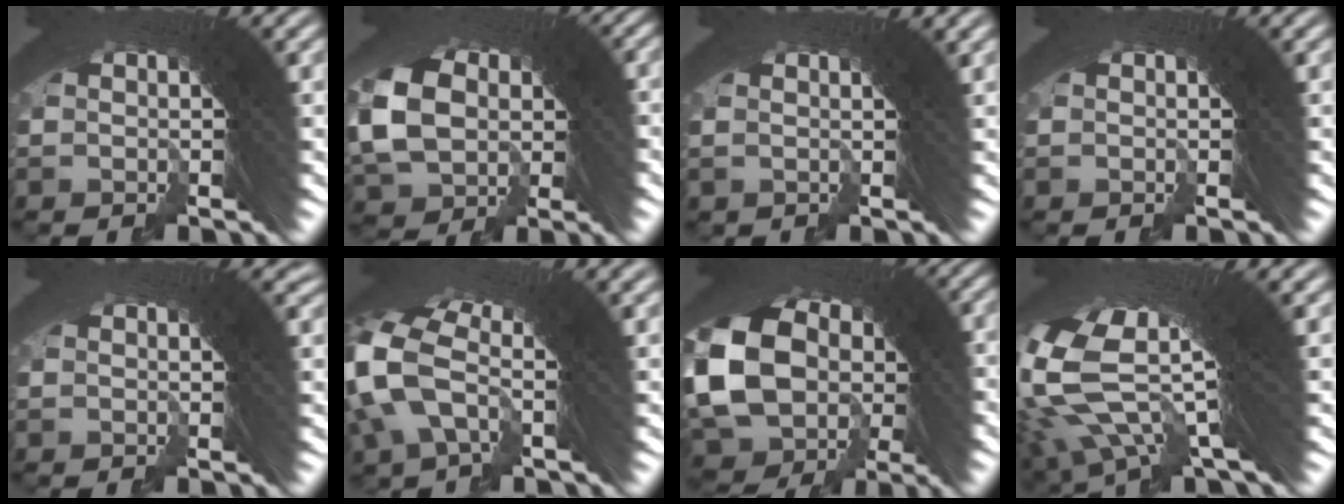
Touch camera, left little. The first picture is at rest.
{"total": 7.4, "force": [0.7, 5.9, 4.5], "torque": [-0.096, -0.008, 0.019]}
{"total": 1.7, "force": [1.3, -0.7, 0.8], "torque": [-0.011, 0.007, 0.021]}
{"total": 0.0}
{"total": 1.4, "force": [0.9, 0.4, 1.0], "torque": [-0.010, 0.005, 0.007]}
{"total": 3.4, "force": [0.6, 1.4, 3.1], "torque": [-0.087, 0.003, 0.011]}
{"total": 13.9, "force": [-1.4, 11.2, 8.1], "torque": [-0.199, -0.037, -0.012]}
{"total": 11.5, "force": [4.1, 5.5, 9.2], "torque": [-0.191, 0.018, 0.063]}